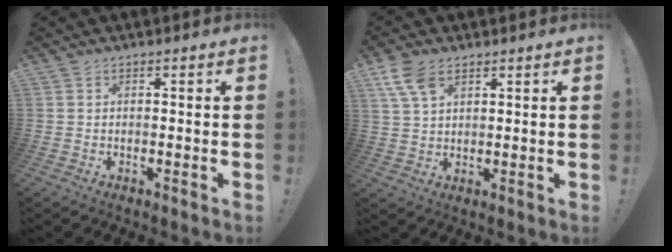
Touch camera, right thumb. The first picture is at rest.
{"total": 8.0, "force": [4.3, 4.4, 5.1], "torque": [-0.091, -0.009, 0.085]}